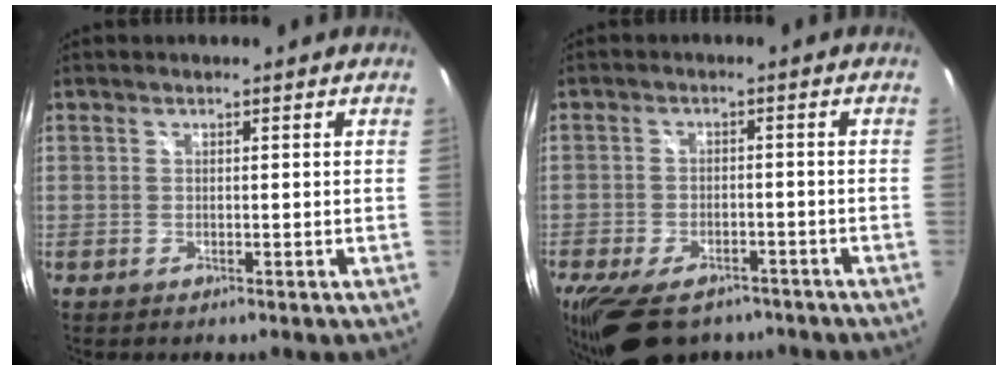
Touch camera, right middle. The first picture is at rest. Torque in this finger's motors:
{"motor_torque": [1.07, -1.07, 0.16, 0.07]}